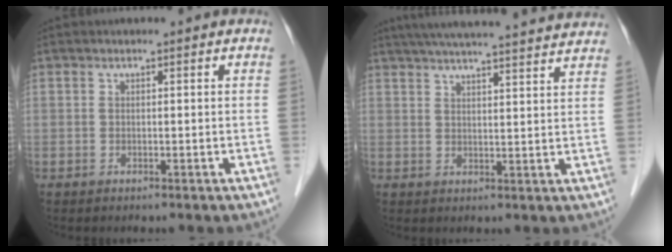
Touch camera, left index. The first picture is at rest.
{"total": 22.0, "force": [20.1, 0.9, 8.9], "torque": [-0.142, 0.018, 0.260]}